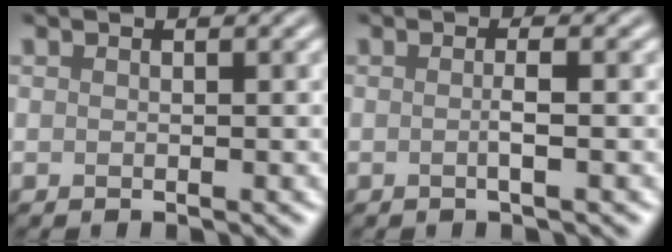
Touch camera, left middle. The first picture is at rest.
{"total": 1.4, "force": [-0.1, 0.2, 1.4], "torque": [-0.026, -0.002, -0.004]}